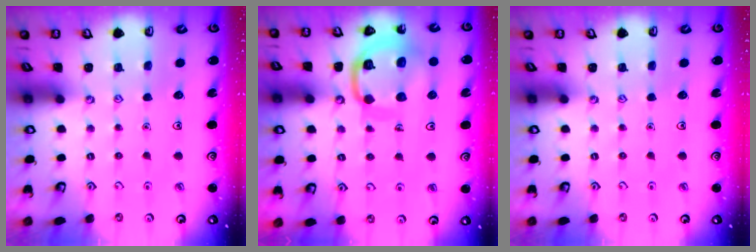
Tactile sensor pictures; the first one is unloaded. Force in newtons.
{"total": 14.6, "press": 14.5, "slide": 1.4}
{"total": 0.0}